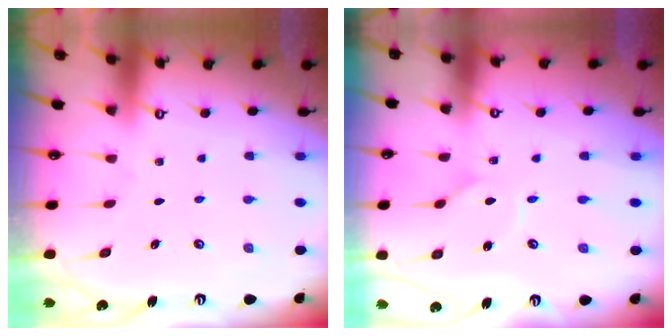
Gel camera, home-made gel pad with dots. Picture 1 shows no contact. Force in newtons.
{"total": 3.1, "press": 3.1, "slide": 0.2}